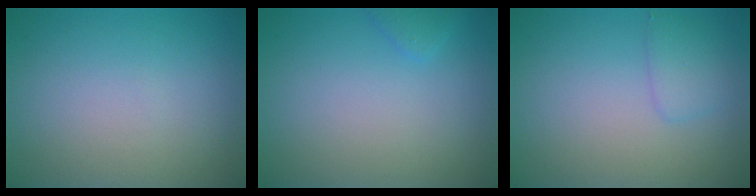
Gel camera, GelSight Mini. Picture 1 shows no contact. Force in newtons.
{"total": 1.6, "press": 1.6, "slide": 0.2}
{"total": 1.7, "press": 1.7, "slide": 0.2}